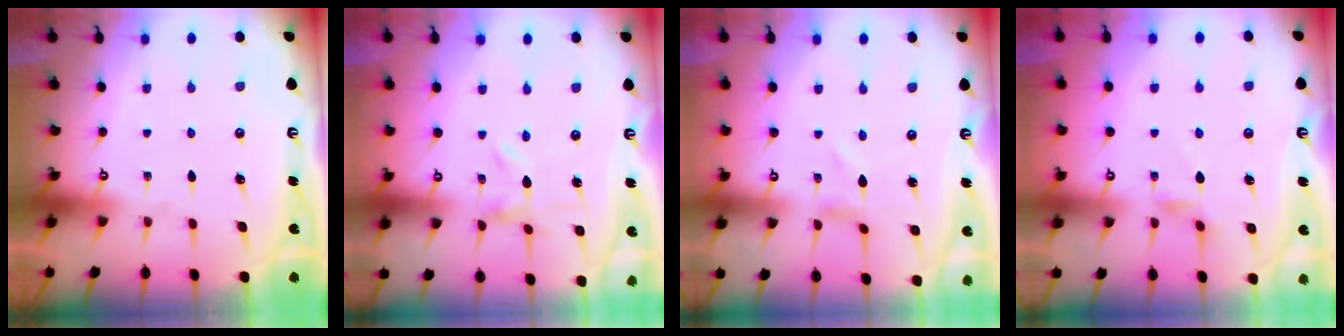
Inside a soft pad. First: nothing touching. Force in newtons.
{"total": 0.0}
{"total": 0.8, "press": 0.8, "slide": 0.1}
{"total": 3.2, "press": 3.2, "slide": 0.5}